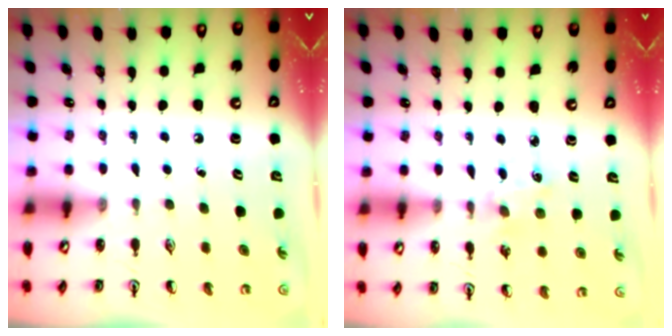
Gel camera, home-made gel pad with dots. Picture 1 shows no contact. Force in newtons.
{"total": 1.8, "press": 1.7, "slide": 0.2}